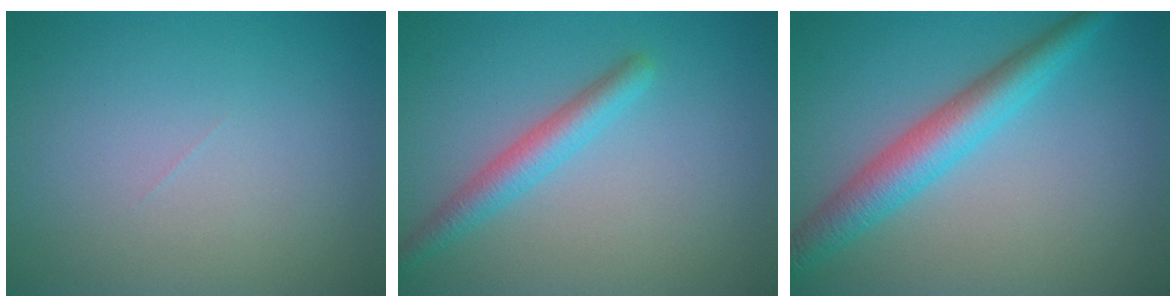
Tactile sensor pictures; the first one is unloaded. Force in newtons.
{"total": 2.9, "press": 2.9, "slide": 0.2}
{"total": 5.0, "press": 5.0, "slide": 0.1}